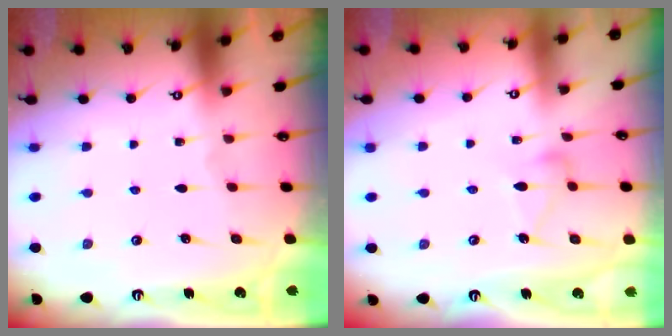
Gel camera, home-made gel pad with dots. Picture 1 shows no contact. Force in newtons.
{"total": 7.6, "press": 7.6, "slide": 0.2}